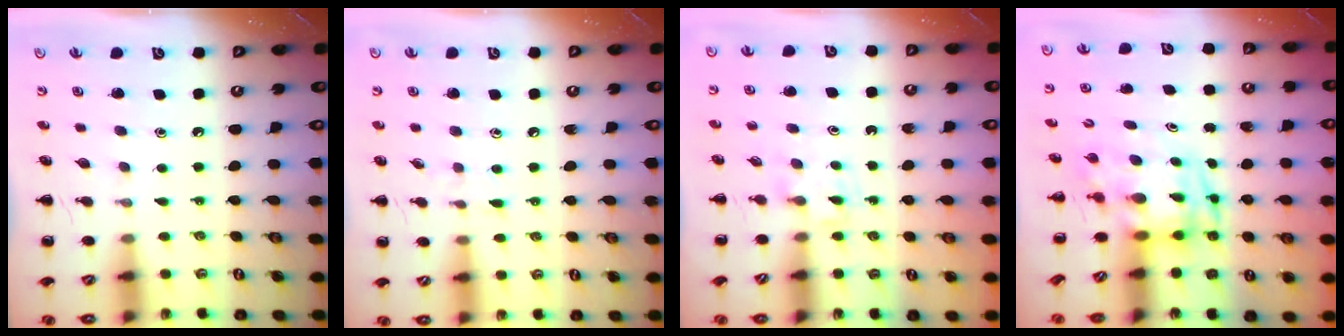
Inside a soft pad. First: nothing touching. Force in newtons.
{"total": 4.6, "press": 4.2, "slide": 2.0}
{"total": 3.7, "press": 3.5, "slide": 1.1}
{"total": 3.4, "press": 3.4, "slide": 0.7}